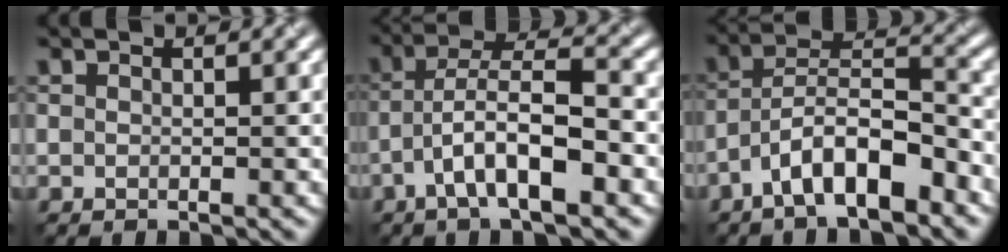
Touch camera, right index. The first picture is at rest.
{"total": 6.5, "force": [-3.3, 1.4, 5.4], "torque": [-0.101, 0.022, -0.050]}
{"total": 7.1, "force": [-4.9, 1.7, 4.9], "torque": [-0.087, 0.025, -0.075]}